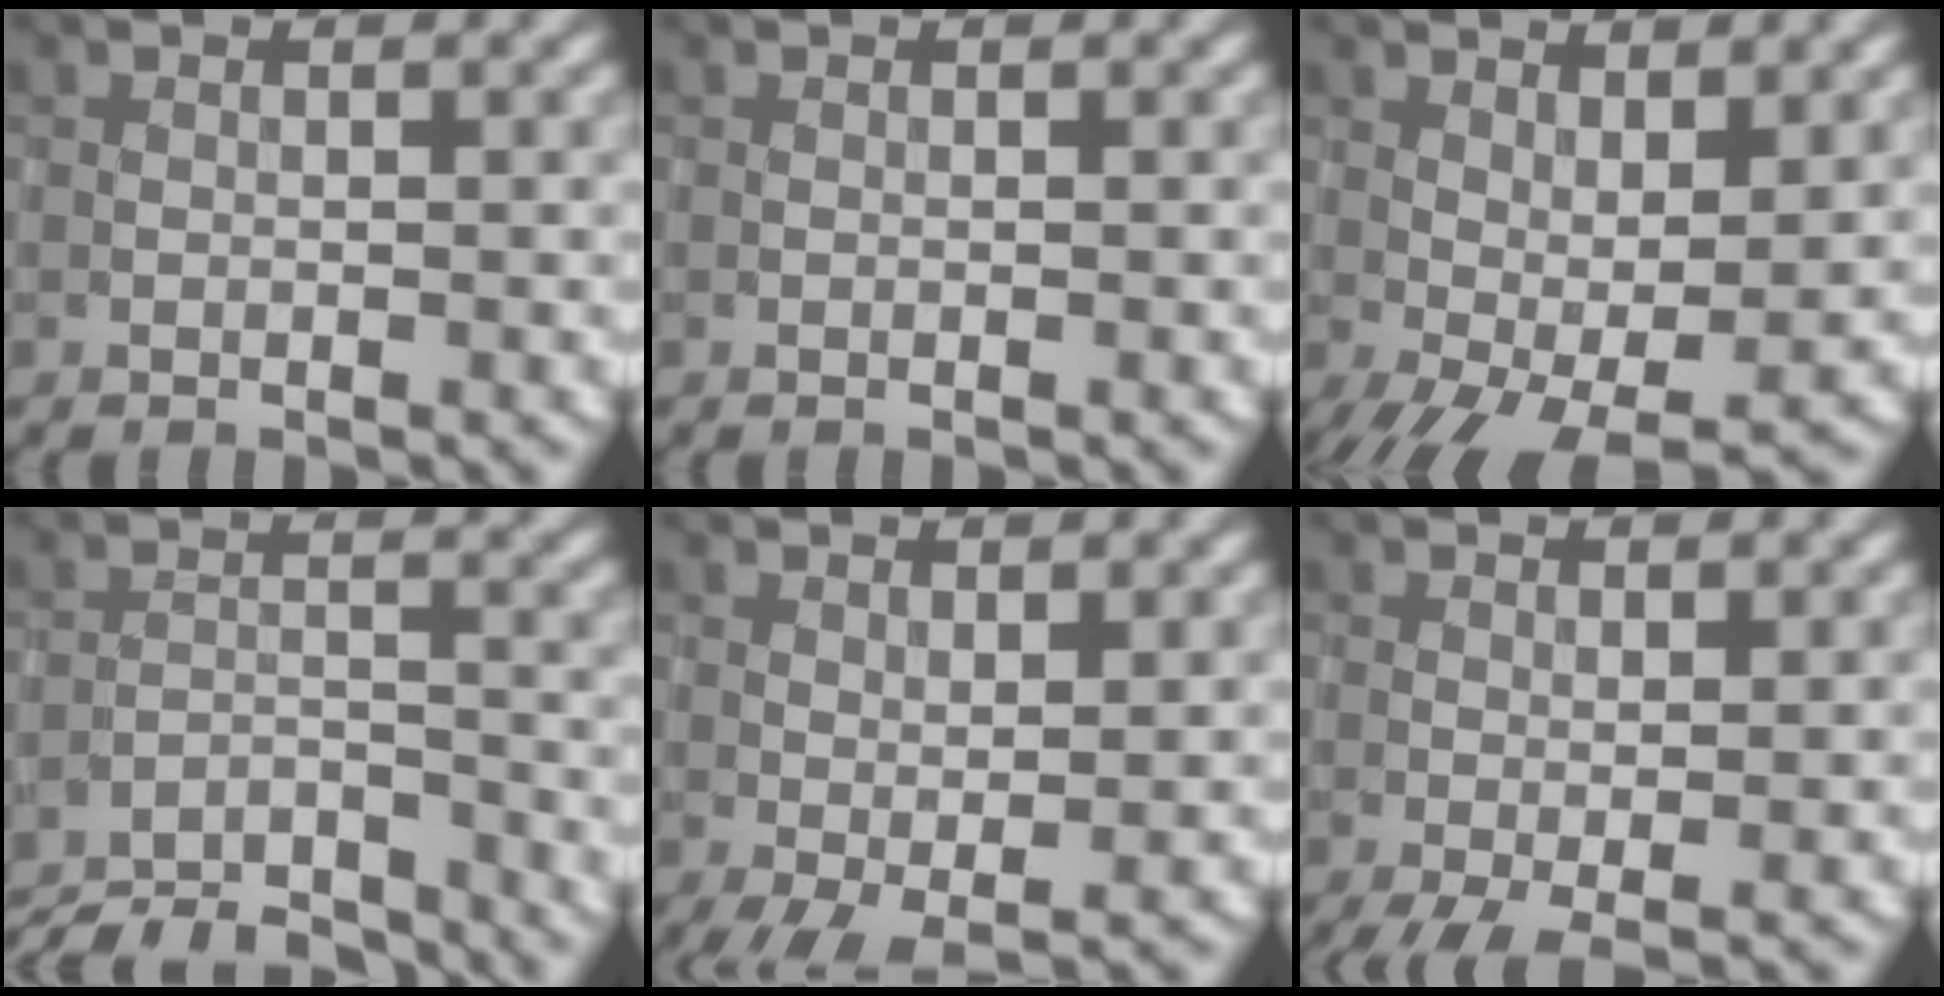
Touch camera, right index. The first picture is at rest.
{"total": 0.0}
{"total": 6.6, "force": [-0.6, 2.8, 6.0], "torque": [-0.107, -0.003, -0.004]}
{"total": 7.8, "force": [-7.5, 1.4, 1.8], "torque": [-0.026, -0.002, -0.134]}
{"total": 1.8, "force": [-0.1, 0.6, 1.7], "torque": [-0.035, -0.004, 0.000]}
{"total": 2.0, "force": [-0.6, 0.5, 1.8], "torque": [-0.038, -0.006, -0.010]}